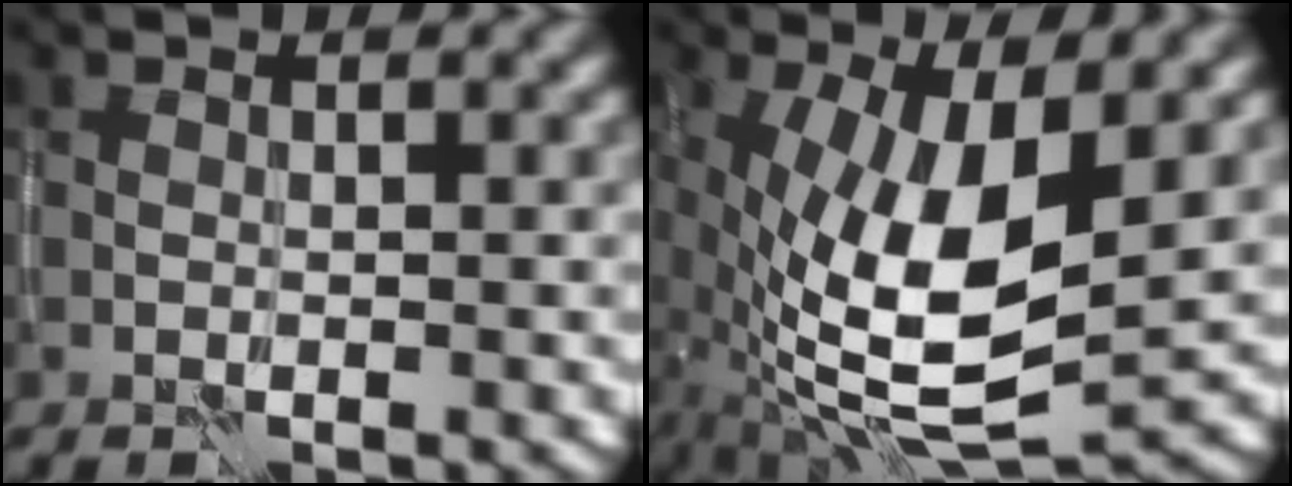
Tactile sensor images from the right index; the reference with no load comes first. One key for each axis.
{"total": 11.9, "fx": -0.4, "fy": 4.3, "fz": 11.0, "tx": -0.209, "ty": -0.012, "tz": -0.007}